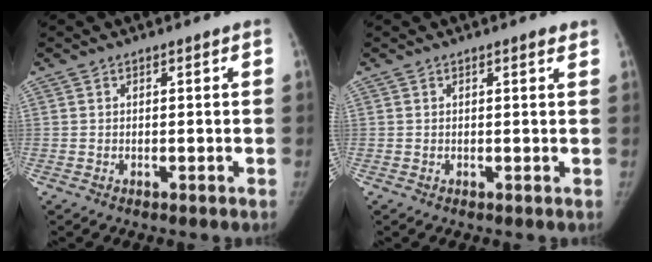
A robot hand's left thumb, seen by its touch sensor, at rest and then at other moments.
{"total": 1.1, "force": [0.8, 0.2, 0.8], "torque": [-0.009, -0.004, 0.011]}